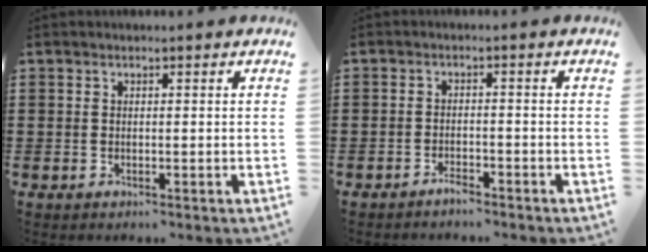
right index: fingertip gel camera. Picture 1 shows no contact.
{"total": 1.9, "force": [-1.8, 0.3, 0.6], "torque": [-0.015, 0.000, -0.035]}